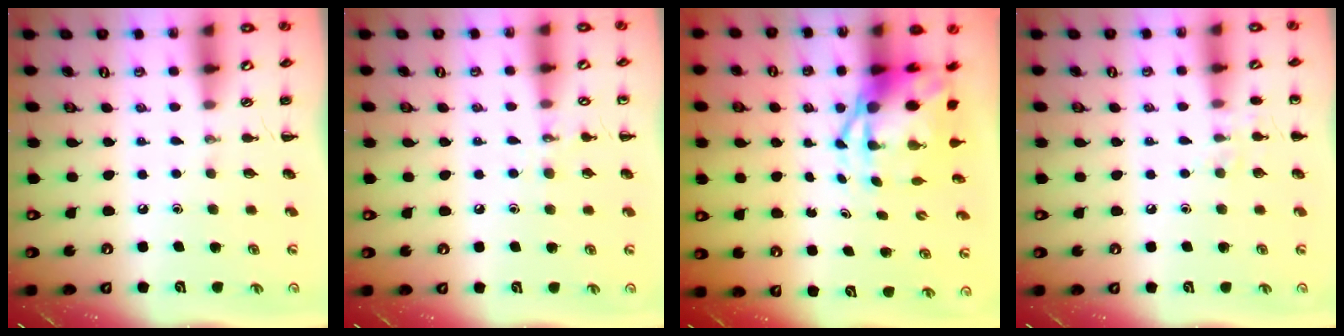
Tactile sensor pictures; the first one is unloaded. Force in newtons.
{"total": 6.4, "press": 6.2, "slide": 1.6}
{"total": 7.0, "press": 6.8, "slide": 1.9}
{"total": 5.9, "press": 5.7, "slide": 1.5}